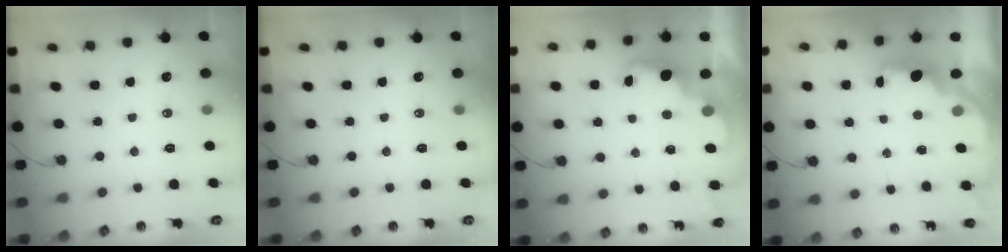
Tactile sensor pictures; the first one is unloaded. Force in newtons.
{"total": 0.0}
{"total": 2.4, "press": 2.4, "slide": 0.6}
{"total": 2.2, "press": 2.1, "slide": 0.6}